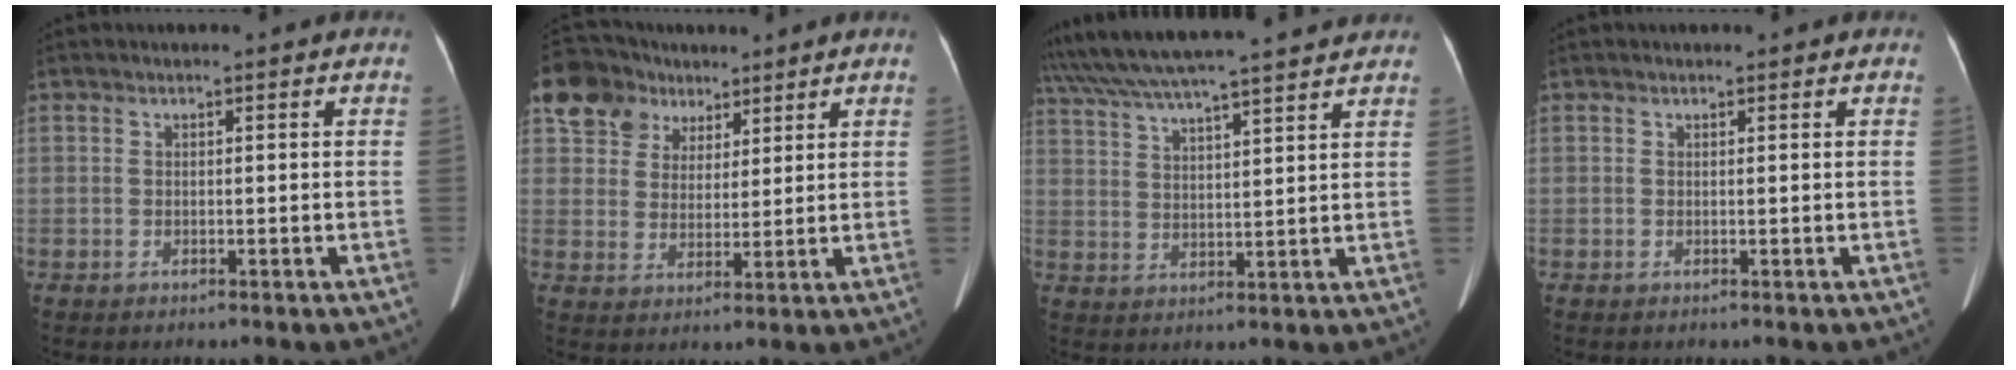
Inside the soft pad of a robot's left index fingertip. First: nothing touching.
{"total": 9.2, "force": [5.5, 7.2, 1.8], "torque": [-0.038, 0.030, 0.107]}
{"total": 21.2, "force": [19.0, 1.1, 9.4], "torque": [-0.168, 0.027, 0.284]}
{"total": 1.0, "force": [0.9, 0.3, 0.4], "torque": [-0.008, -0.001, 0.009]}